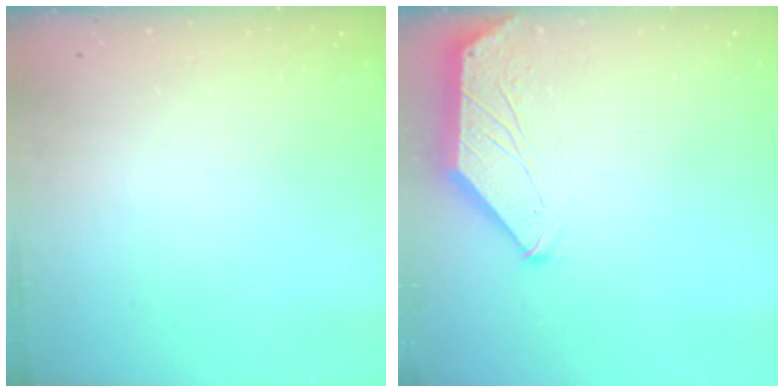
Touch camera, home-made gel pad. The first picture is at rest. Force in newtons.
{"total": 0.5, "press": 0.4, "slide": 0.3}